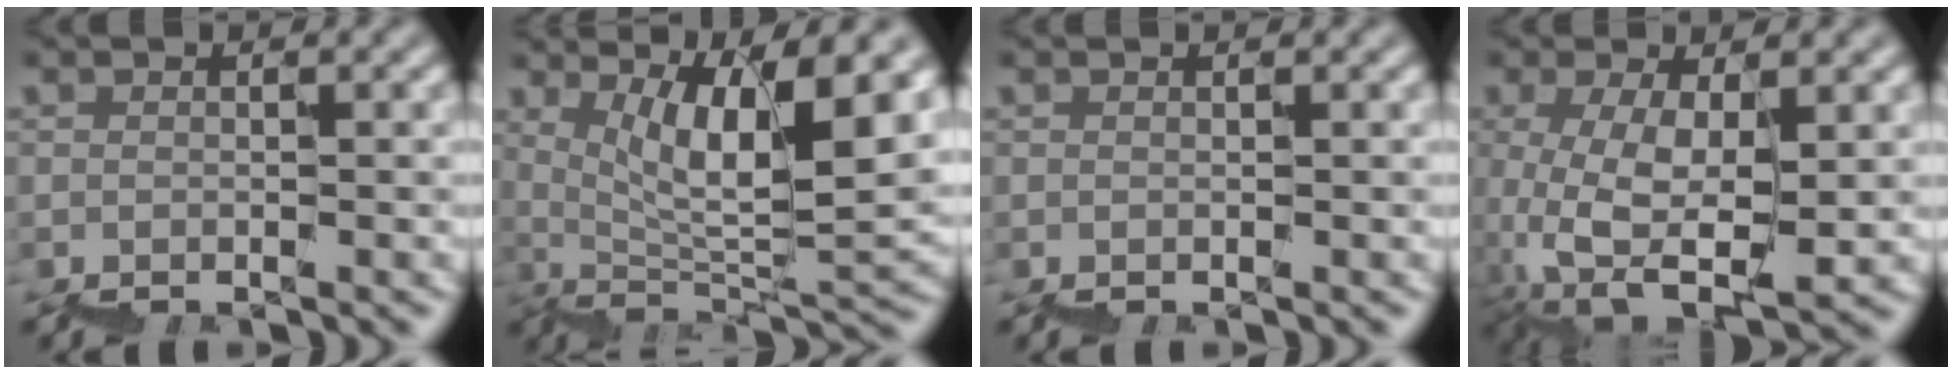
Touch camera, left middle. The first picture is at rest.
{"total": 8.7, "force": [5.4, 1.8, 6.6], "torque": [-0.096, -0.002, 0.105]}
{"total": 0.0}
{"total": 6.1, "force": [1.8, 2.5, 5.3], "torque": [-0.110, -0.005, 0.042]}